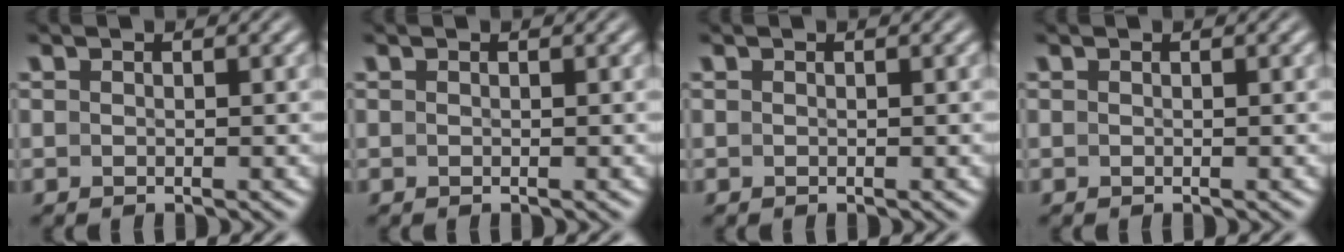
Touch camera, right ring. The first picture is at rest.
{"total": 0.0}
{"total": 0.0}
{"total": 0.0}